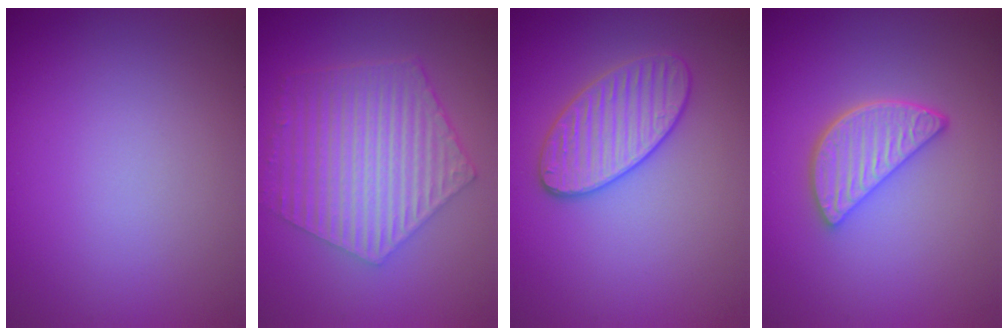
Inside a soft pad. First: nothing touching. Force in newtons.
{"total": 6.6, "press": 4.7, "slide": 4.6}
{"total": 3.5, "press": 3.5, "slide": 0.3}
{"total": 3.9, "press": 3.2, "slide": 2.3}